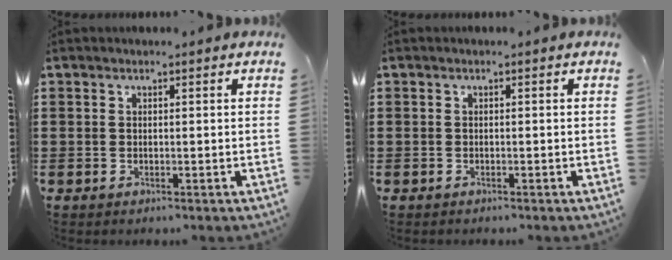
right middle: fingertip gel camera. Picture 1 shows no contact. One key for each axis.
{"total": 0.0}